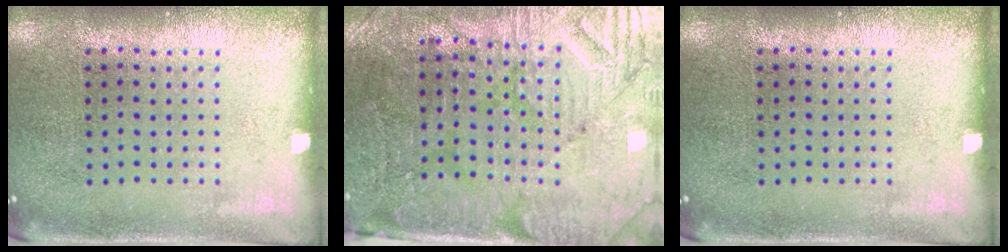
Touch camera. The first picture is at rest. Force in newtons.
{"total": 3.6, "press": 3.4, "slide": 1.2}
{"total": 0.0}